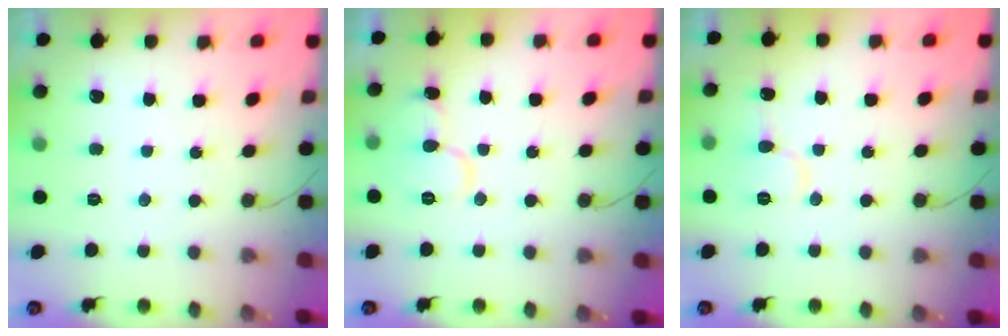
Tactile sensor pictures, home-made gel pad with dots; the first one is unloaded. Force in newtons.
{"total": 9.4, "press": 9.3, "slide": 1.2}
{"total": 6.7, "press": 6.7, "slide": 0.7}